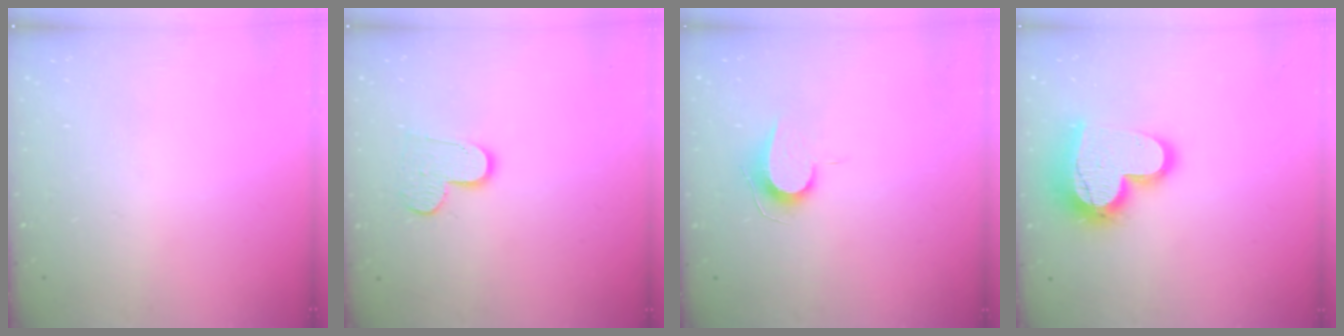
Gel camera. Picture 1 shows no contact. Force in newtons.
{"total": 9.1, "press": 9.1, "slide": 0.7}
{"total": 7.0, "press": 7.0, "slide": 0.7}
{"total": 17.9, "press": 17.9, "slide": 1.5}